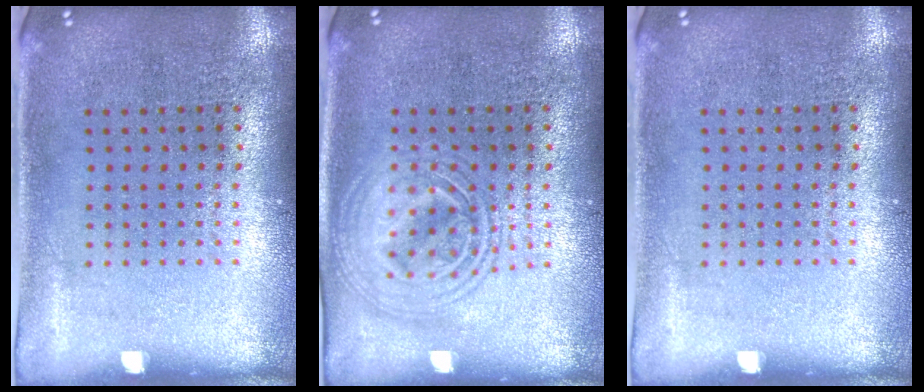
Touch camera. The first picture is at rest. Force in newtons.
{"total": 2.8, "press": 2.8, "slide": 0.4}
{"total": 0.0}